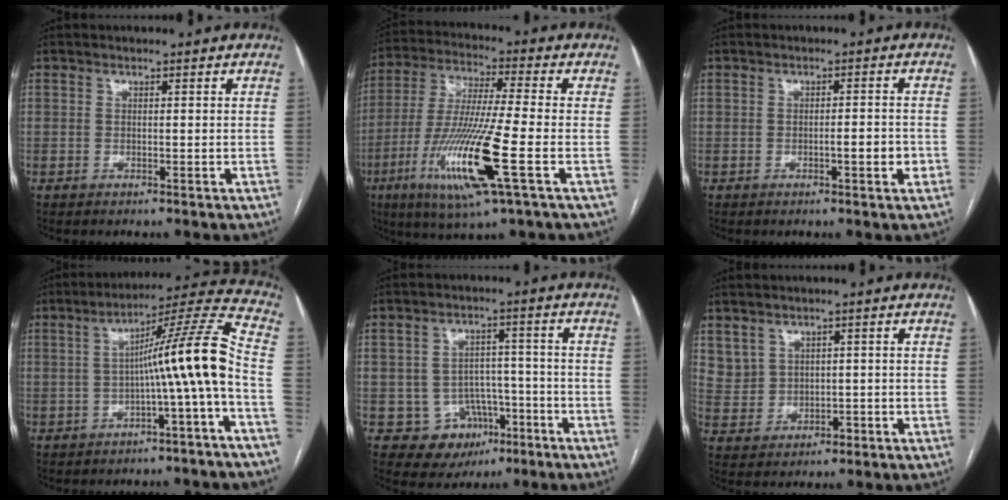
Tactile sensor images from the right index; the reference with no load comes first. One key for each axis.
{"total": 16.3, "fx": -5.7, "fy": 0.2, "fz": 15.3, "tx": -0.317, "ty": -0.025, "tz": -0.105}
{"total": 2.9, "fx": -0.9, "fy": 0.5, "fz": 2.7, "tx": -0.040, "ty": 0.003, "tz": -0.011}
{"total": 11.7, "fx": -2.6, "fy": -1.7, "fz": 11.3, "tx": -0.157, "ty": 0.028, "tz": -0.043}
{"total": 7.4, "fx": -2.9, "fy": 6.6, "fz": 1.2, "tx": -0.001, "ty": 0.019, "tz": -0.030}
{"total": 3.9, "fx": 1.5, "fy": 3.5, "fz": 1.0, "tx": -0.021, "ty": 0.008, "tz": 0.042}